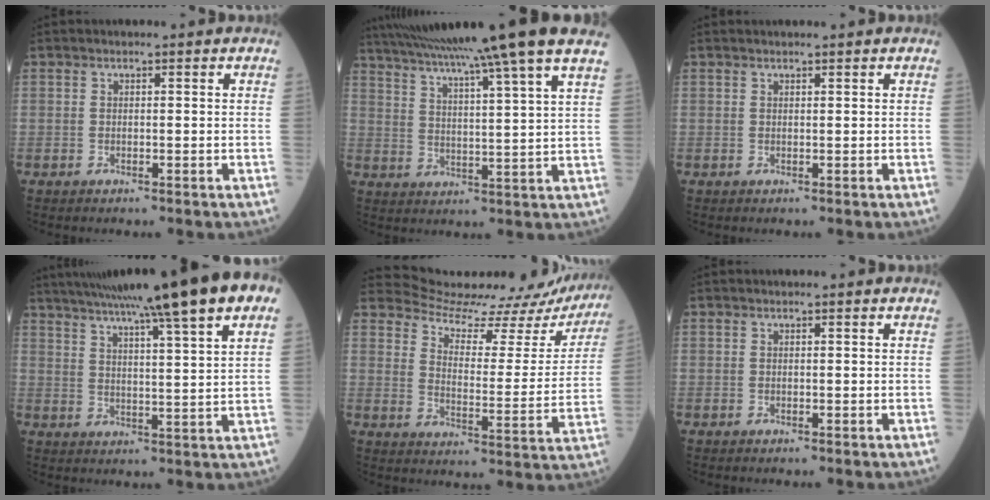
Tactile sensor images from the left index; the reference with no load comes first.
{"total": 20.9, "force": [17.0, -2.5, 11.9], "torque": [-0.204, -0.012, 0.239]}
{"total": 1.3, "force": [1.1, -0.2, 0.6], "torque": [-0.005, 0.013, 0.020]}
{"total": 22.1, "force": [16.2, 0.0, 15.0], "torque": [-0.250, 0.017, 0.220]}
{"total": 20.7, "force": [20.2, 4.0, 1.9], "torque": [-0.015, -0.081, 0.236]}
{"total": 0.0}